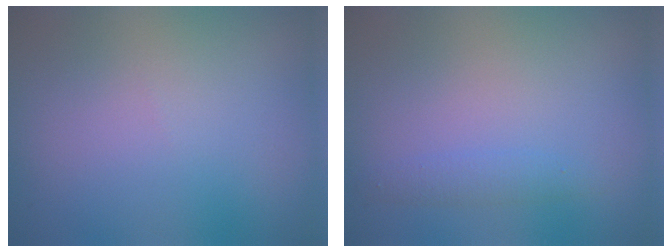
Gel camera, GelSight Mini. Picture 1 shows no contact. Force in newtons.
{"total": 1.3, "press": 1.3, "slide": 0.0}